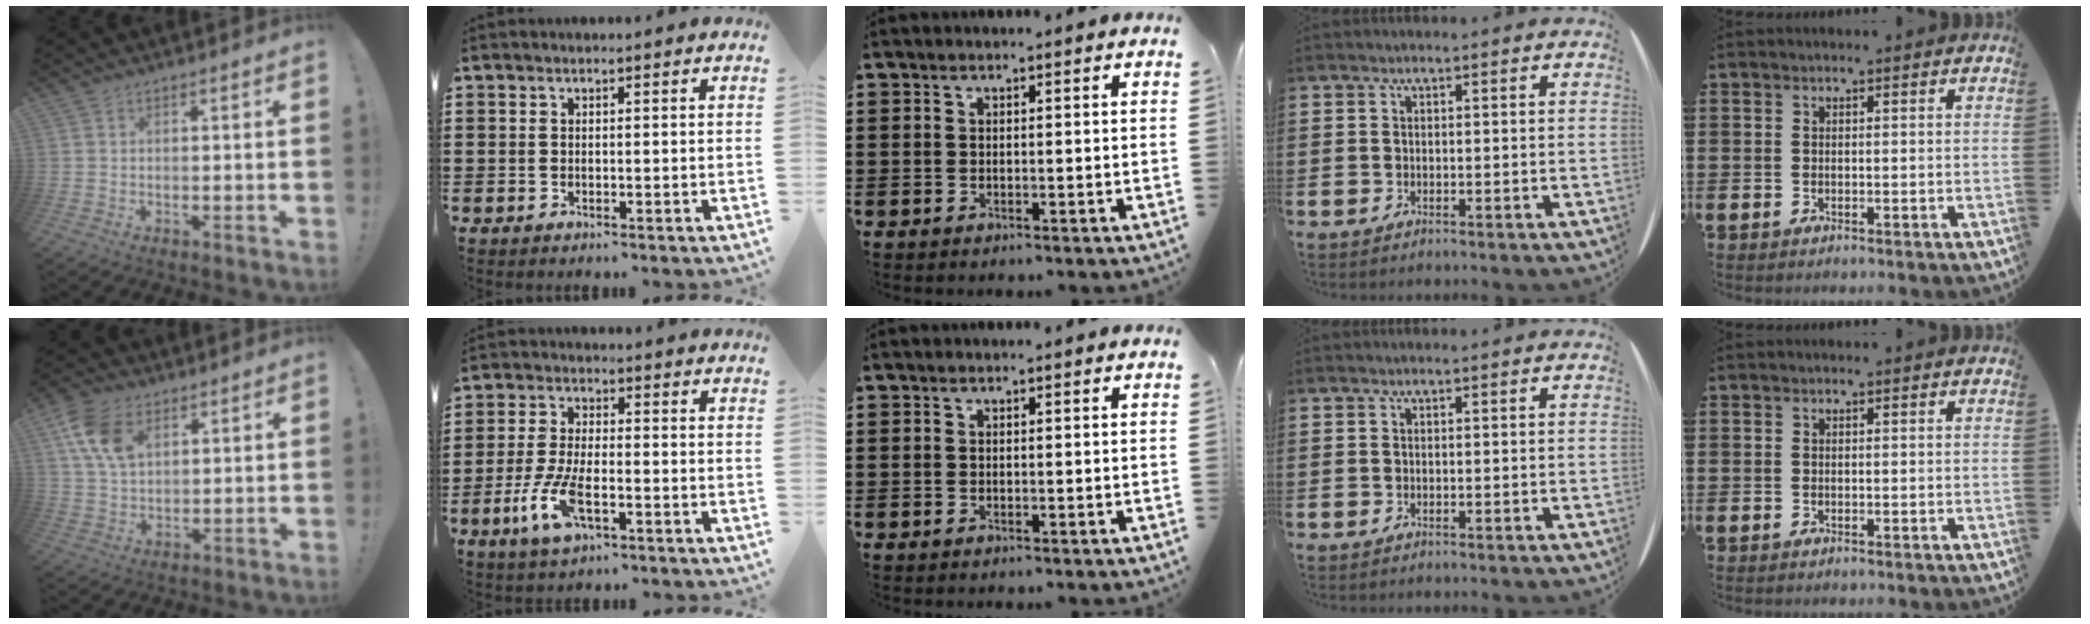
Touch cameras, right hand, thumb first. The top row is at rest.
{"thumb": {"total": 11.1, "force": [5.1, 6.8, 7.2], "torque": [-0.142, -0.008, 0.098]}, "index": {"total": 7.6, "force": [-3.2, 2.6, 6.5], "torque": [-0.152, -0.018, -0.060]}}